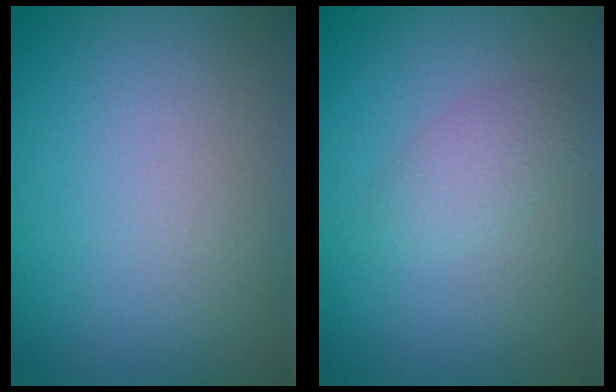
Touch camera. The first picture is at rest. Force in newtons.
{"total": 1.8, "press": 1.8, "slide": 0.1}